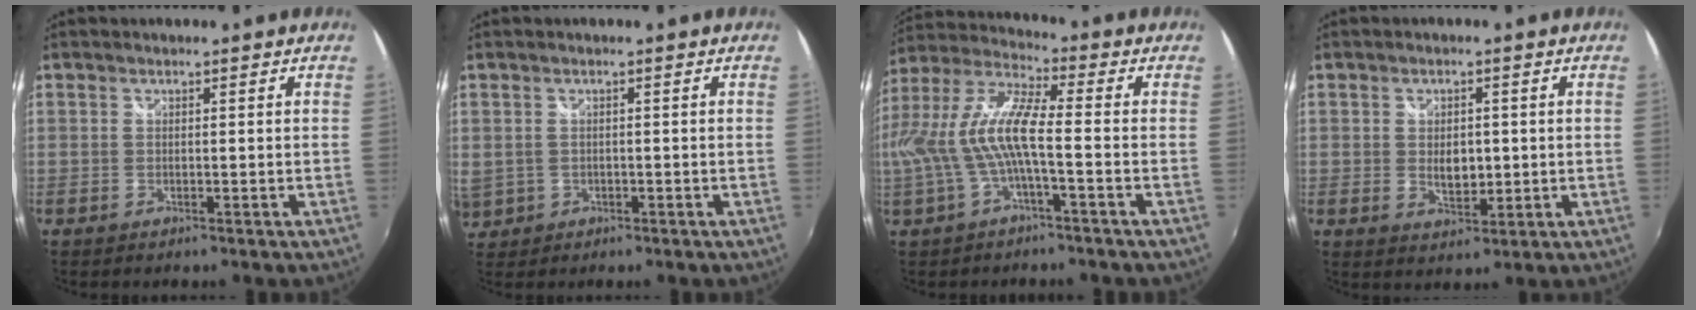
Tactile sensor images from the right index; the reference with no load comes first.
{"total": 6.5, "force": [0.0, 5.9, 2.7], "torque": [-0.077, 0.003, 0.015]}
{"total": 12.1, "force": [-1.9, 2.2, 11.8], "torque": [-0.229, 0.001, -0.032]}
{"total": 4.8, "force": [0.0, 3.0, 3.7], "torque": [-0.060, -0.004, 0.003]}